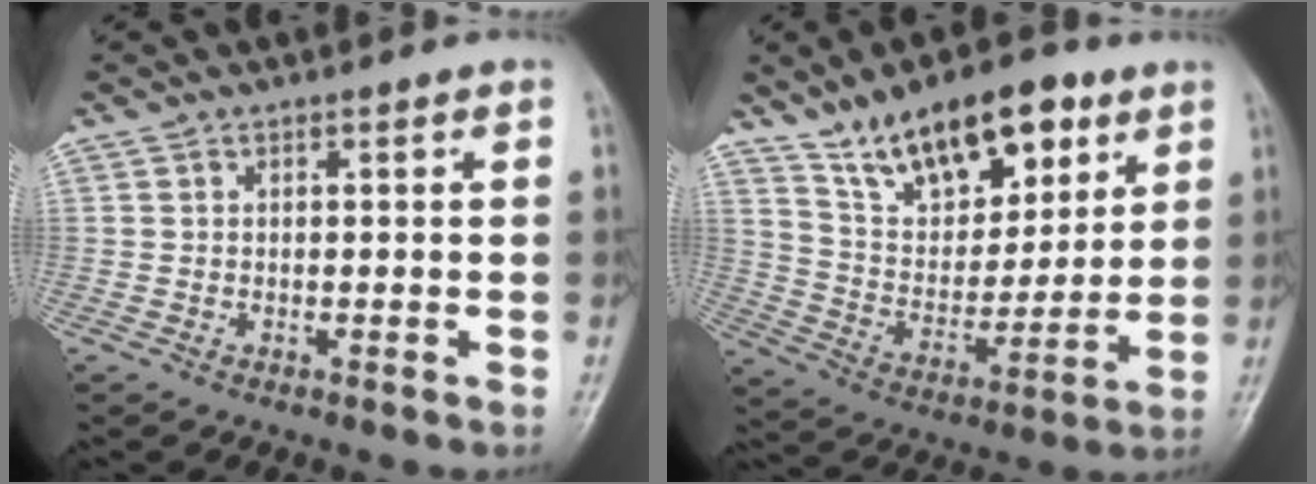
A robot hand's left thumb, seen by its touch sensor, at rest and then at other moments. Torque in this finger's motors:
{"motor_torque": [0.94, 0.82, 1.27, -1.50, 0.25]}